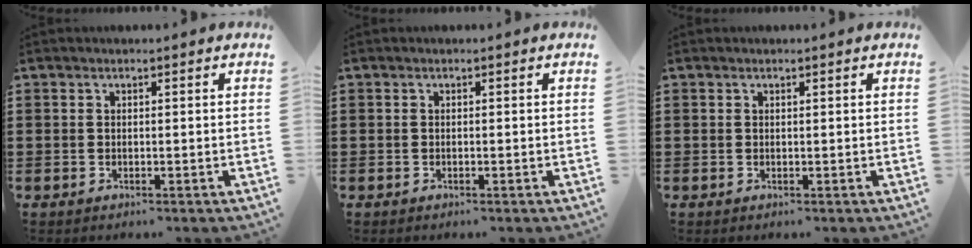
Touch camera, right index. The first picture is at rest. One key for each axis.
{"total": 0.0}
{"total": 0.0}